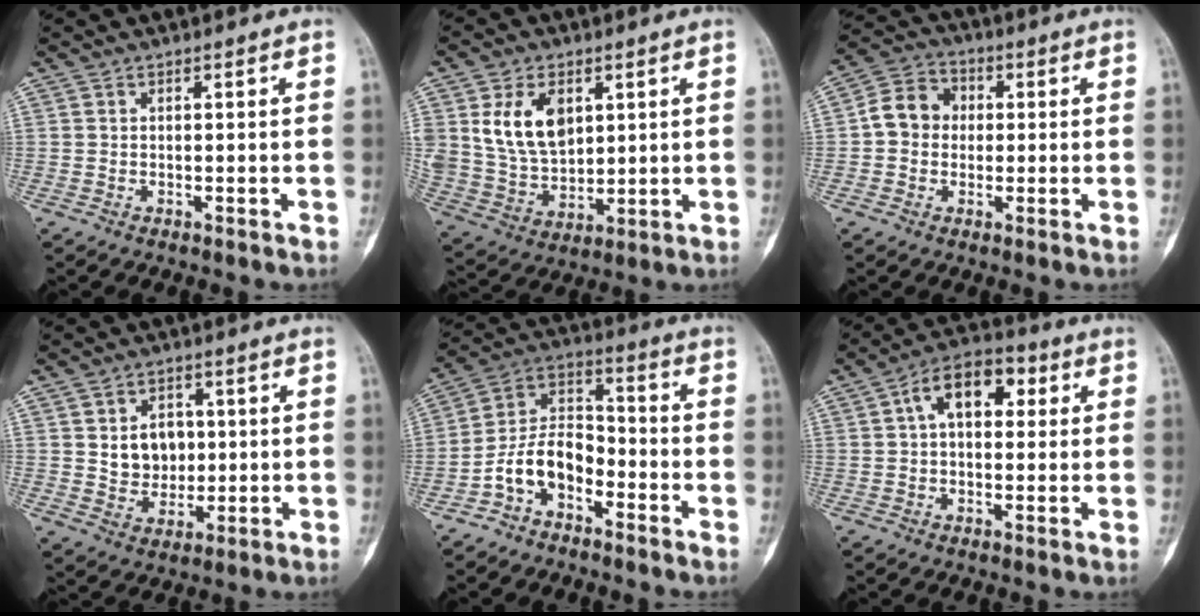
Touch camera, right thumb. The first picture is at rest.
{"total": 13.1, "force": [4.3, 8.7, 8.8], "torque": [-0.142, -0.017, 0.096]}
{"total": 7.8, "force": [0.2, 6.8, 3.9], "torque": [-0.048, 0.022, -0.012]}
{"total": 8.0, "force": [1.2, 6.4, 4.6], "torque": [-0.036, -0.005, 0.027]}
{"total": 10.3, "force": [-5.0, 6.4, 6.4], "torque": [-0.109, 0.065, -0.105]}
{"total": 11.1, "force": [2.7, 6.8, 8.4], "torque": [-0.112, 0.024, 0.033]}